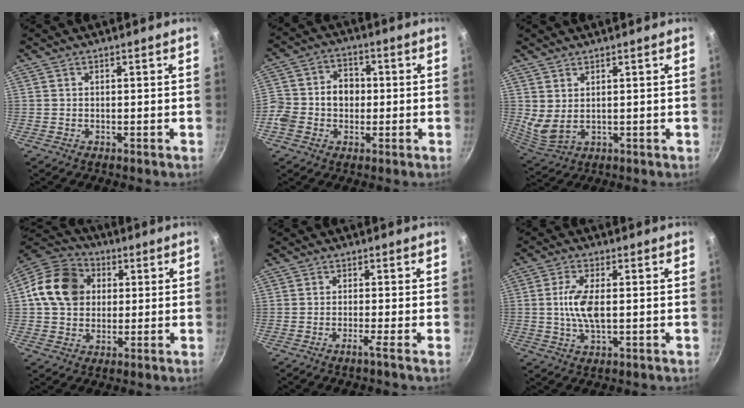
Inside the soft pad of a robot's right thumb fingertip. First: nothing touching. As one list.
[{"total": 10.0, "force": [-1.0, 8.3, 5.5], "torque": [-0.076, 0.026, -0.035]}, {"total": 4.5, "force": [1.9, 2.3, 3.3], "torque": [-0.059, -0.023, 0.048]}, {"total": 14.0, "force": [2.3, 11.5, 7.7], "torque": [-0.117, 0.018, 0.023]}, {"total": 2.0, "force": [-1.1, -0.8, 1.5], "torque": [-0.038, 0.002, -0.023]}, {"total": 7.3, "force": [0.2, 2.9, 6.6], "torque": [-0.141, 0.001, 0.002]}]